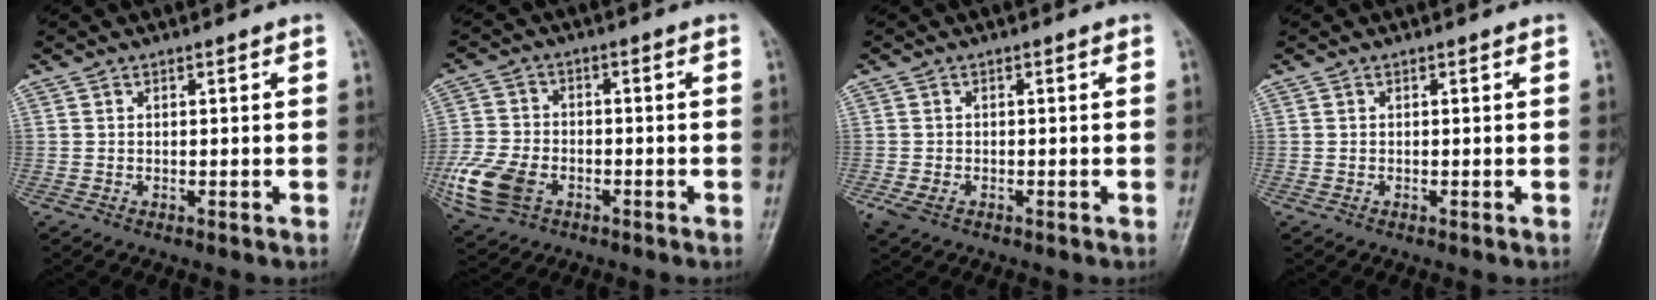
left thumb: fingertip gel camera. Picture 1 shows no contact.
{"total": 11.1, "force": [-4.2, 7.6, 7.0], "torque": [-0.150, 0.004, -0.079]}
{"total": 2.8, "force": [-1.3, 1.8, 1.8], "torque": [-0.045, -0.003, -0.020]}
{"total": 0.0}